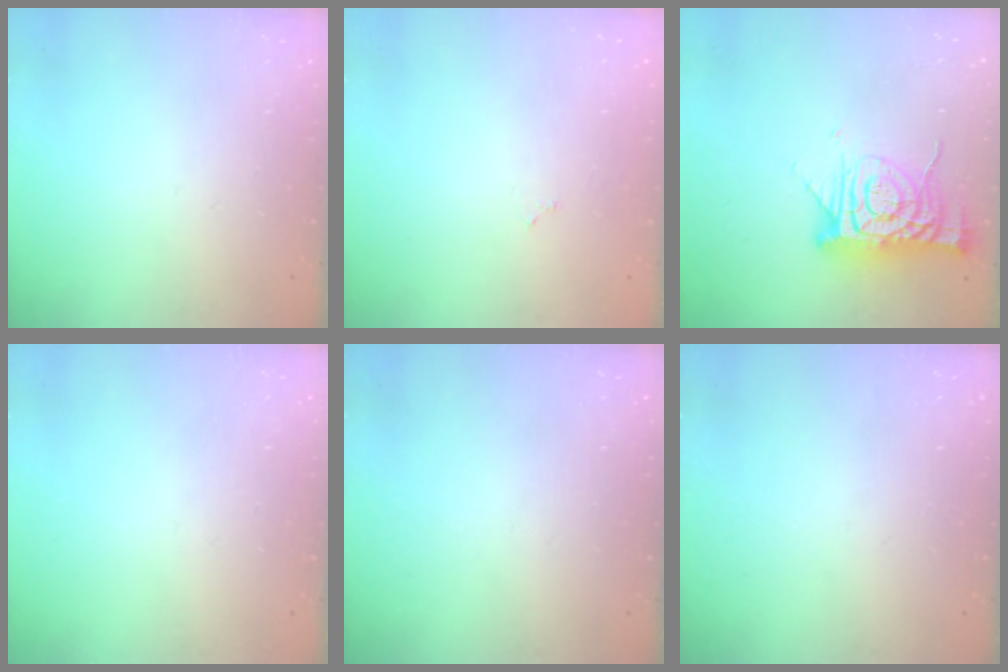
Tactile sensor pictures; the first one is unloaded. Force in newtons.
{"total": 1.8, "press": 1.8, "slide": 0.3}
{"total": 12.7, "press": 12.7, "slide": 1.2}
{"total": 0.0}
{"total": 0.0}
{"total": 0.0}